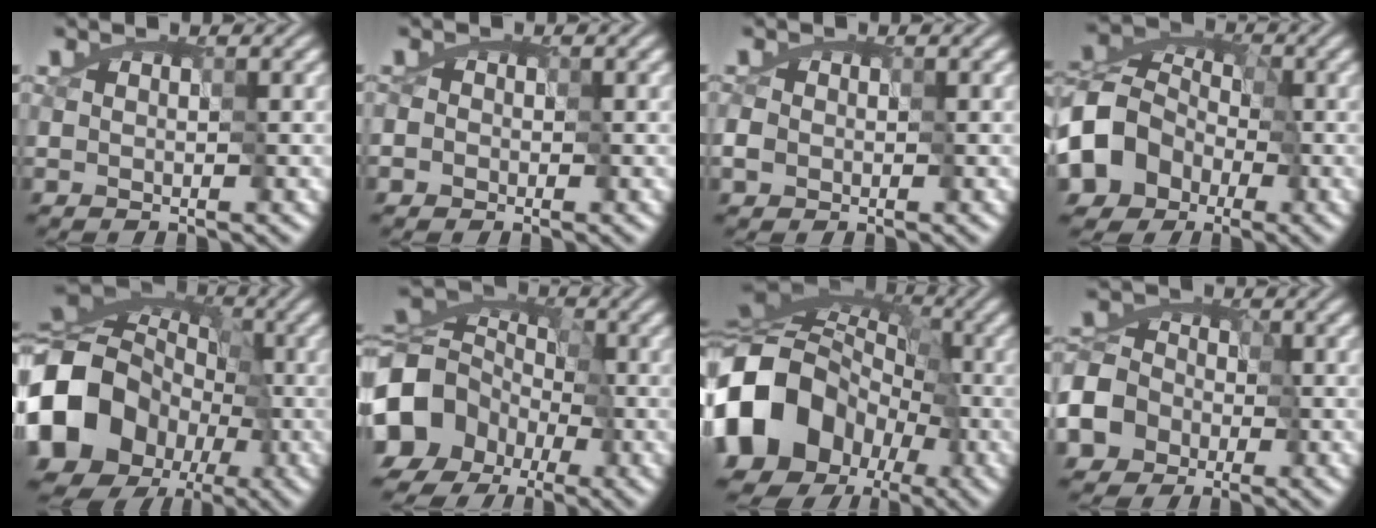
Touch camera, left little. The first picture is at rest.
{"total": 2.8, "force": [0.1, 2.5, 1.2], "torque": [-0.013, 0.017, -0.008]}
{"total": 1.7, "force": [-0.2, 1.6, 0.6], "torque": [-0.018, 0.002, -0.004]}
{"total": 7.1, "force": [-3.9, 5.4, 2.4], "torque": [-0.050, 0.006, -0.088]}
{"total": 16.1, "force": [-5.2, 13.2, 7.5], "torque": [-0.146, -0.002, -0.110]}
{"total": 13.0, "force": [-5.5, 10.6, 5.1], "torque": [-0.120, -0.020, -0.117]}
{"total": 16.3, "force": [-6.8, 13.1, 7.0], "torque": [-0.154, 0.007, -0.149]}
{"total": 9.8, "force": [-5.8, 7.6, 2.0], "torque": [-0.049, -0.011, -0.122]}